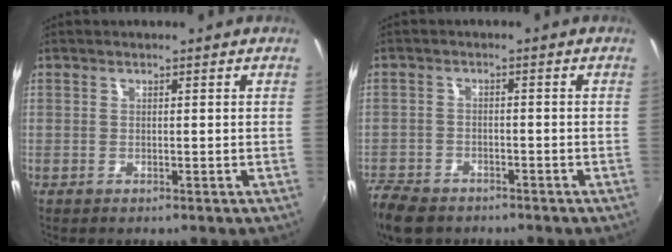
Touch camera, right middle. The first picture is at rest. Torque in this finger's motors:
{"motor_torque": [0.95, -1.01, 0.04, 0.05]}